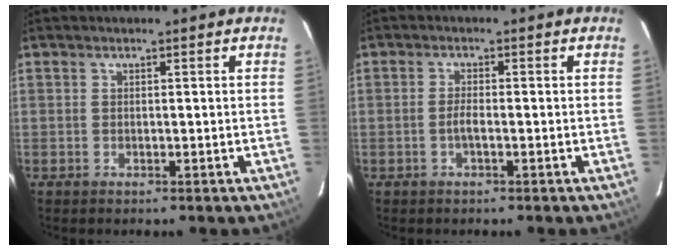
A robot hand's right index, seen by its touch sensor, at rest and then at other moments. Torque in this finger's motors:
{"motor_torque": [0.47, -0.05, 0.14, 0.04]}